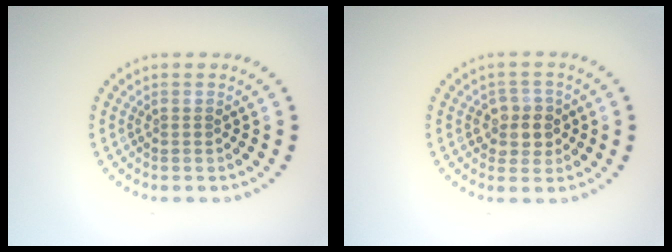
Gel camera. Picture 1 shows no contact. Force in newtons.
{"total": 2.7, "press": 2.5, "slide": 1.0}